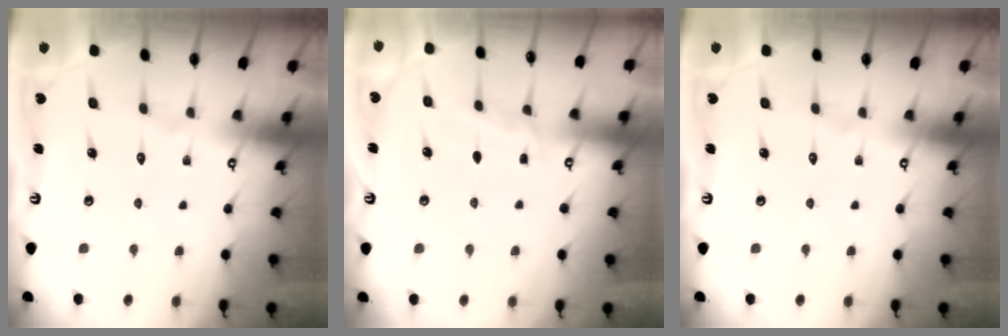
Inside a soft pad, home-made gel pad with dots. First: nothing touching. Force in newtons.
{"total": 4.1, "press": 4.1, "slide": 0.6}
{"total": 0.0}